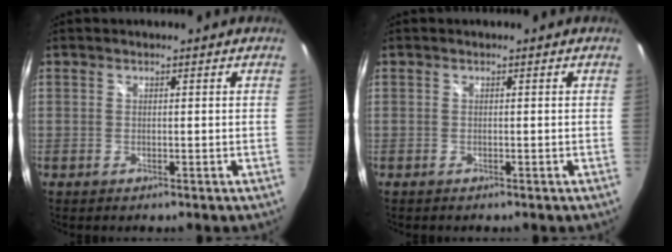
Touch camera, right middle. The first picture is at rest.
{"total": 0.0}